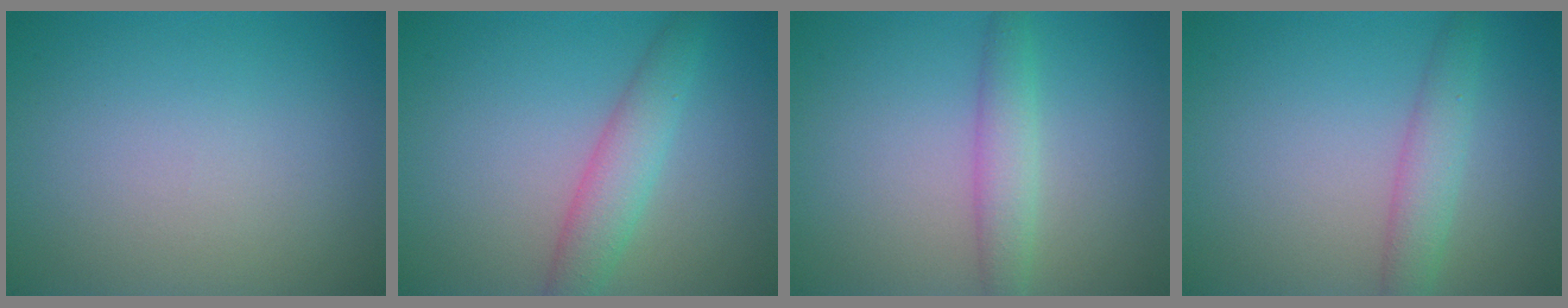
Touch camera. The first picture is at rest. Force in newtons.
{"total": 3.4, "press": 3.4, "slide": 0.2}
{"total": 2.8, "press": 2.8, "slide": 0.1}
{"total": 2.8, "press": 2.8, "slide": 0.1}